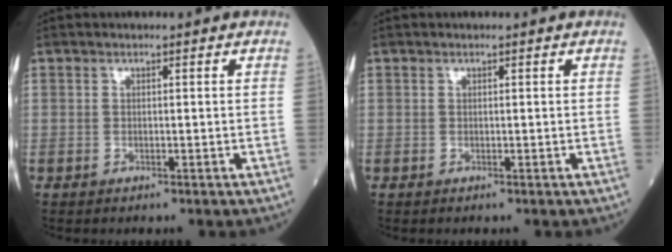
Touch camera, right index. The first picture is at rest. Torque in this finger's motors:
{"motor_torque": [0.02, 0.04, 0.03, 0.01]}